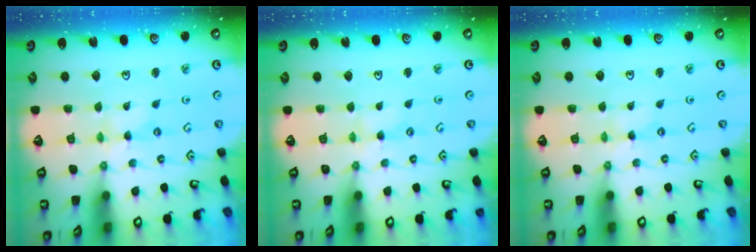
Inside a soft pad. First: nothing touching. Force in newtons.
{"total": 2.3, "press": 2.3, "slide": 0.4}
{"total": 0.0}